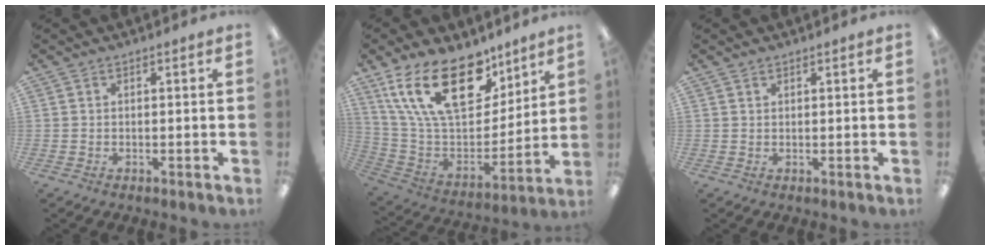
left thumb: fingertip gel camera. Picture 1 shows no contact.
{"total": 24.0, "force": [13.8, 12.6, 15.0], "torque": [-0.281, -0.075, 0.246]}
{"total": 0.9, "force": [0.7, 0.5, 0.2], "torque": [-0.005, 0.001, 0.014]}